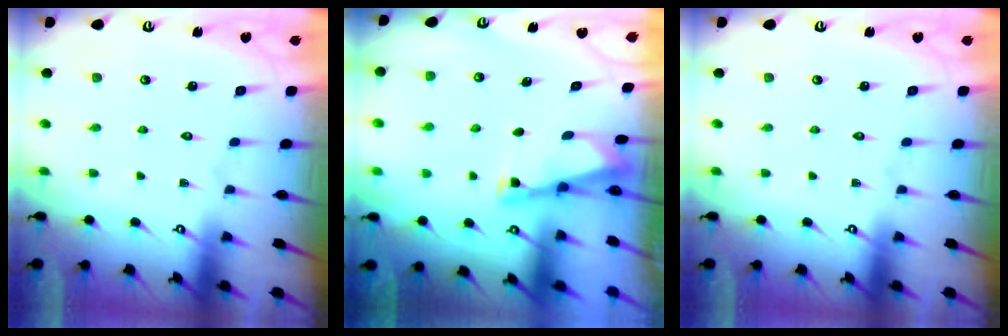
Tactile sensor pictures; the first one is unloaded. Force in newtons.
{"total": 2.8, "press": 2.8, "slide": 0.3}
{"total": 0.0}